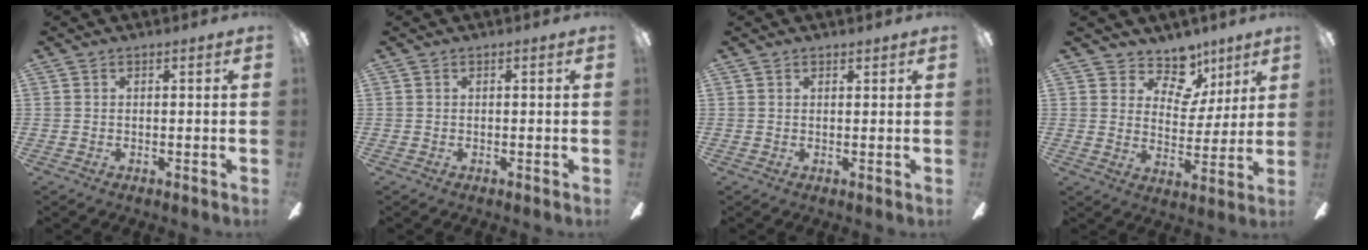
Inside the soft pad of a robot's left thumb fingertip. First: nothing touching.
{"total": 0.0}
{"total": 1.0, "force": [0.9, 0.4, 0.1], "torque": [0.005, -0.003, 0.015]}
{"total": 10.5, "force": [7.6, 6.3, 3.7], "torque": [-0.060, -0.054, 0.142]}